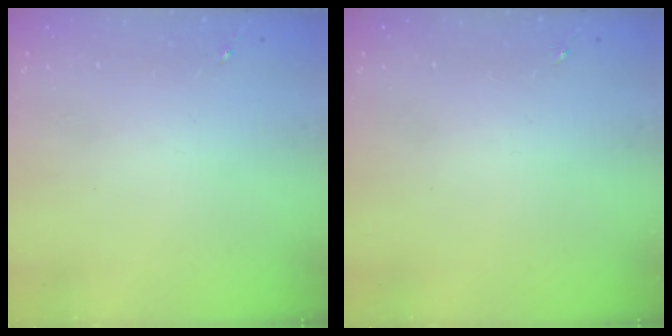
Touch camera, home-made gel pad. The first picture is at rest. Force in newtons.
{"total": 0.0}